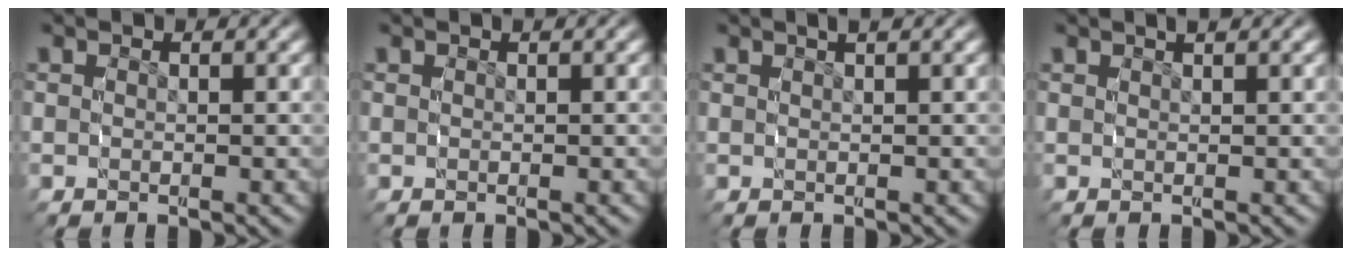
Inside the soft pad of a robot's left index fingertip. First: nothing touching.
{"total": 0.0}
{"total": 1.7, "force": [1.3, 0.1, 1.1], "torque": [-0.010, 0.010, 0.018]}
{"total": 1.5, "force": [1.2, 0.0, 0.8], "torque": [-0.008, 0.006, 0.018]}